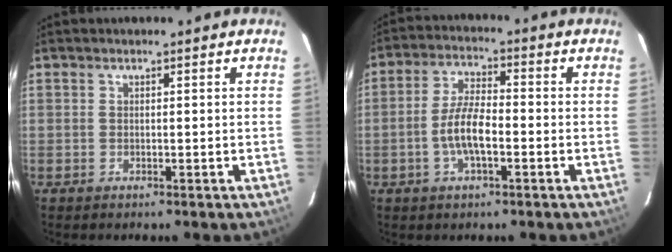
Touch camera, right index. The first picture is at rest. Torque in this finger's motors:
{"motor_torque": [1.19, -0.37, 0.60, 0.15]}